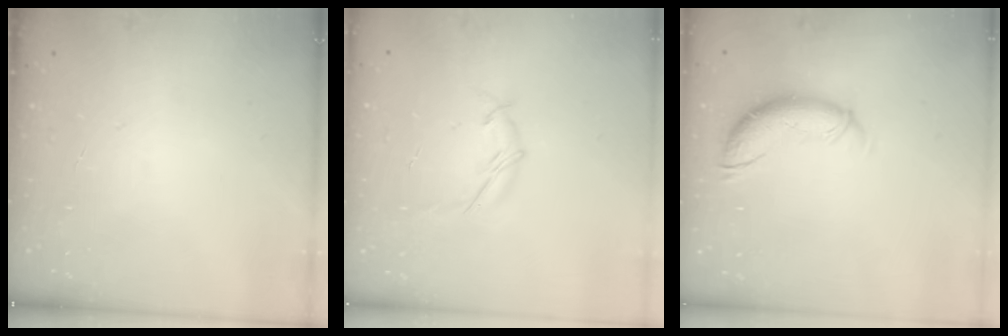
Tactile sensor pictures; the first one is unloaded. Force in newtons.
{"total": 5.6, "press": 5.6, "slide": 0.2}
{"total": 10.8, "press": 10.6, "slide": 1.8}